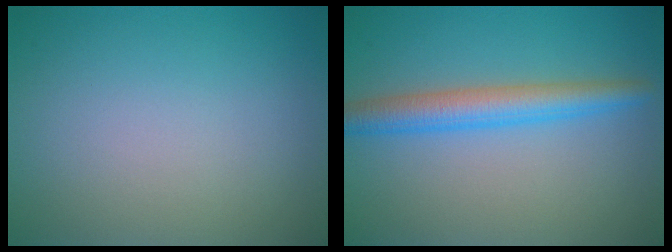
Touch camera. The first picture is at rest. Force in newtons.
{"total": 4.0, "press": 4.0, "slide": 0.1}